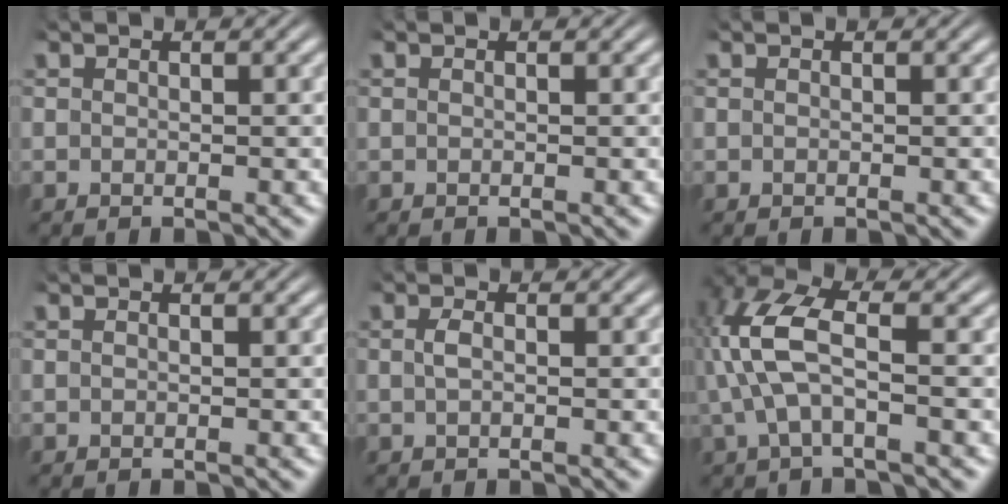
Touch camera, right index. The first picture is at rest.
{"total": 0.0}
{"total": 0.0}
{"total": 0.0}
{"total": 0.8, "force": [-0.3, -0.1, 0.7], "torque": [-0.019, -0.006, -0.002]}
{"total": 6.0, "force": [0.6, 3.0, 5.2], "torque": [-0.132, -0.006, 0.015]}